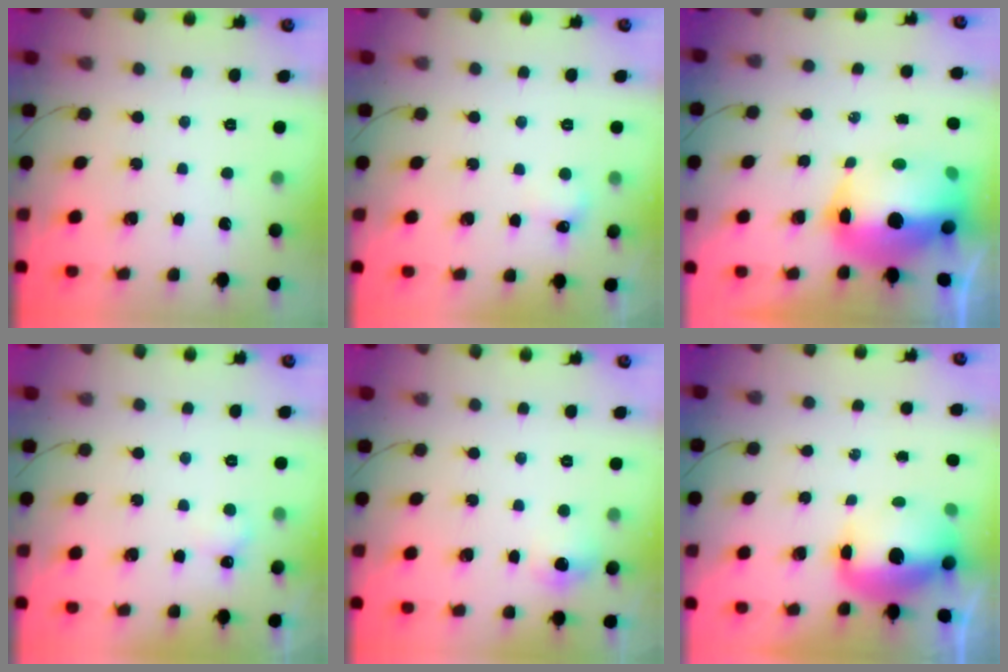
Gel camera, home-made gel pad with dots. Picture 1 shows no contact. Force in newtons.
{"total": 7.2, "press": 4.2, "slide": 5.8}
{"total": 20.1, "press": 16.6, "slide": 11.4}
{"total": 3.2, "press": 3.2, "slide": 0.7}
{"total": 5.5, "press": 5.1, "slide": 1.9}
{"total": 11.4, "press": 11.1, "slide": 2.6}